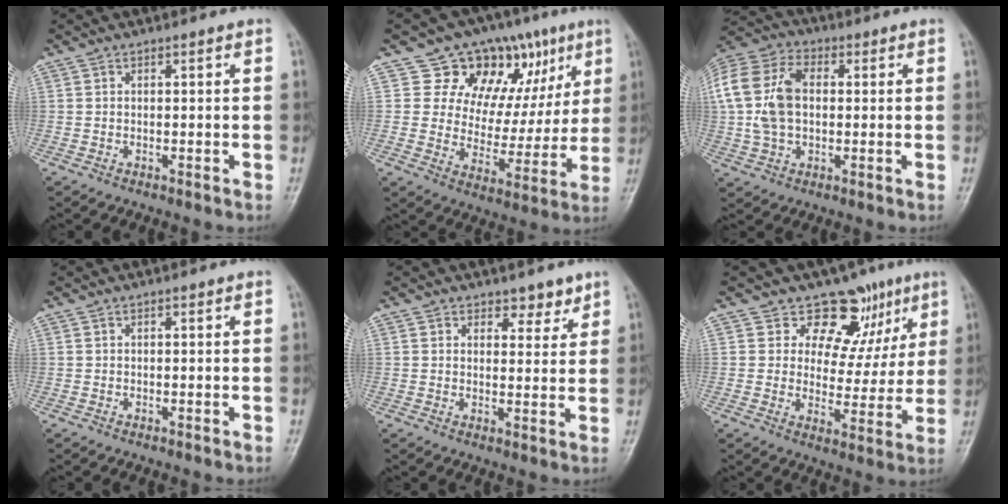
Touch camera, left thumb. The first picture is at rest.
{"total": 17.0, "force": [8.4, 11.9, 8.7], "torque": [-0.053, -0.014, 0.129]}
{"total": 16.9, "force": [1.6, 11.5, 12.3], "torque": [-0.277, 0.025, 0.027]}
{"total": 0.0}
{"total": 3.8, "force": [2.8, 2.3, 1.2], "torque": [0.013, -0.019, 0.040]}
{"total": 11.1, "force": [7.1, 7.7, 3.9], "torque": [-0.004, -0.032, 0.095]}